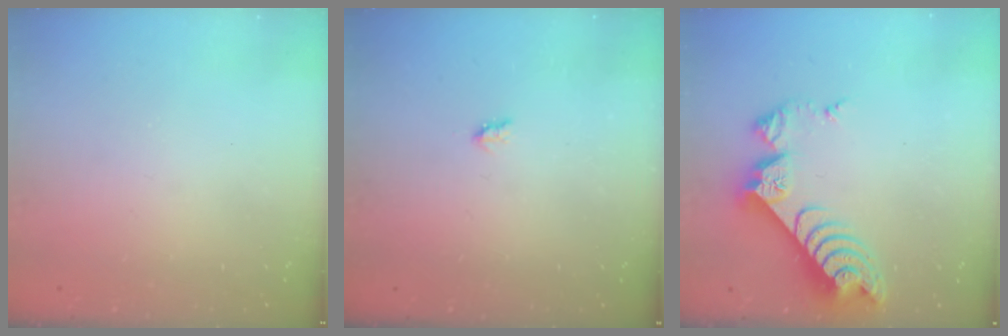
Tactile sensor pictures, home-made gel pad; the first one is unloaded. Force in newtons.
{"total": 1.9, "press": 1.9, "slide": 0.3}
{"total": 11.0, "press": 11.0, "slide": 1.0}